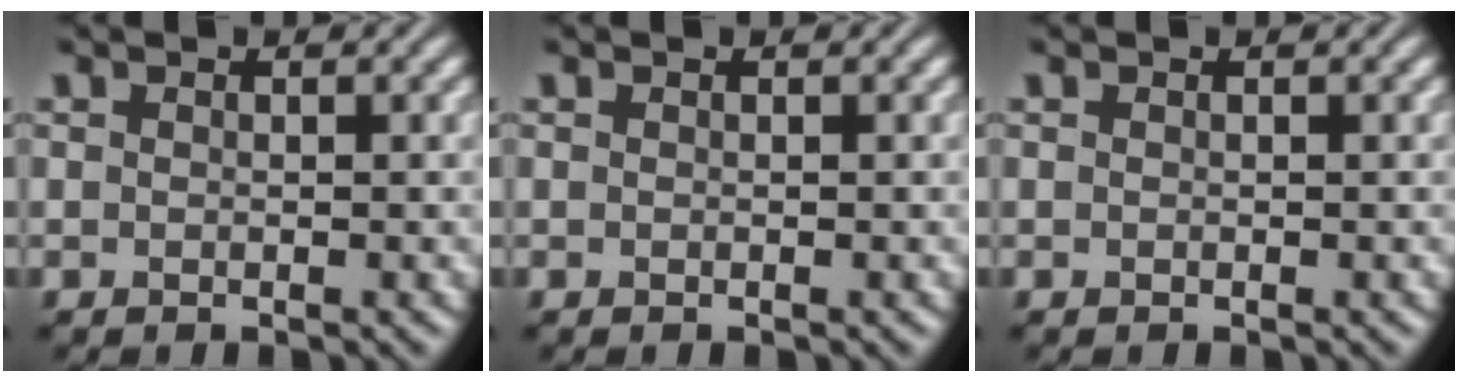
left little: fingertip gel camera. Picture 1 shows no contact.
{"total": 0.0}
{"total": 0.0}